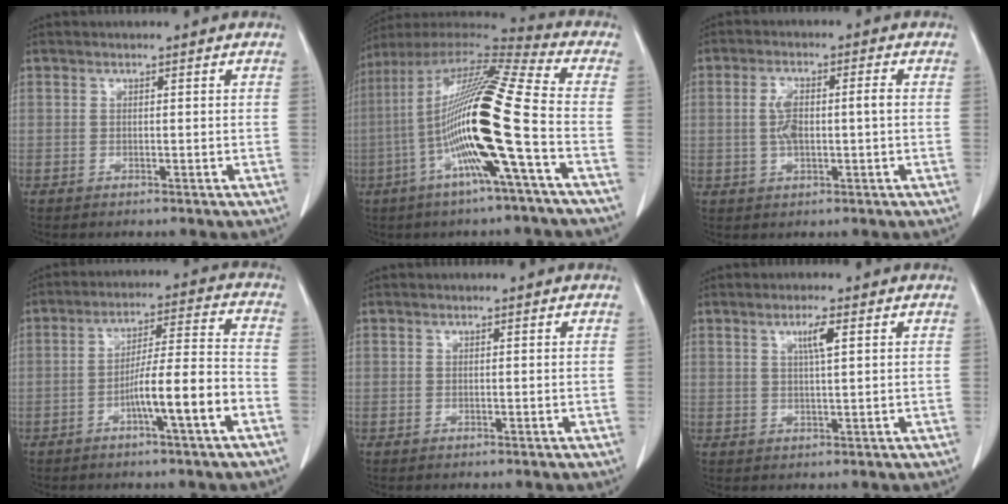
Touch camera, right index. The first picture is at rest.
{"total": 20.3, "force": [-4.5, -0.2, 19.8], "torque": [-0.388, -0.004, -0.096]}
{"total": 5.5, "force": [0.0, 1.4, 5.3], "torque": [-0.114, 0.013, 0.002]}
{"total": 9.8, "force": [-4.2, -0.3, 8.8], "torque": [-0.149, 0.015, -0.067]}
{"total": 0.0}
{"total": 2.9, "force": [1.2, 0.0, 2.7], "torque": [-0.050, 0.000, 0.021]}